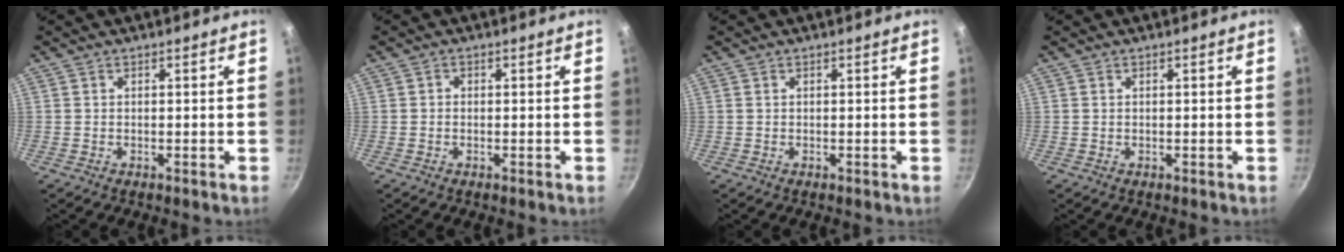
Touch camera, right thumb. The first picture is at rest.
{"total": 0.9, "force": [-0.3, 0.8, 0.3], "torque": [-0.003, 0.003, -0.007]}
{"total": 0.0}
{"total": 0.0}